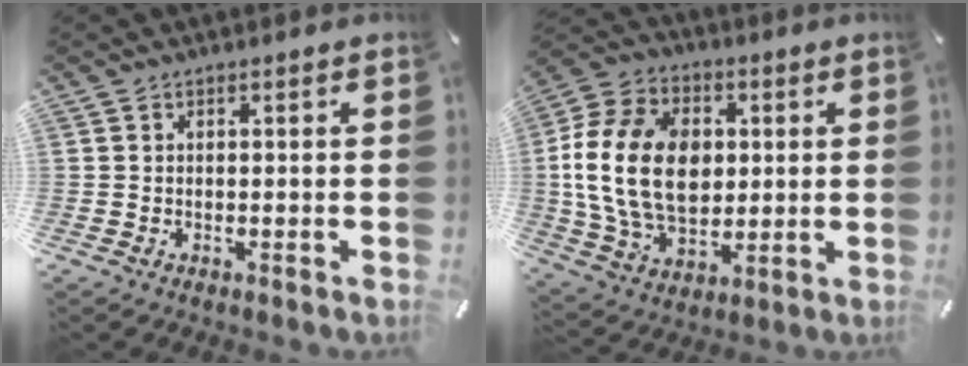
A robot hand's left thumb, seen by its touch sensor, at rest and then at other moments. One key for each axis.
{"total": 18.8, "fx": 1.1, "fy": 13.8, "fz": 12.8, "tx": -0.280, "ty": 0.010, "tz": 0.016}